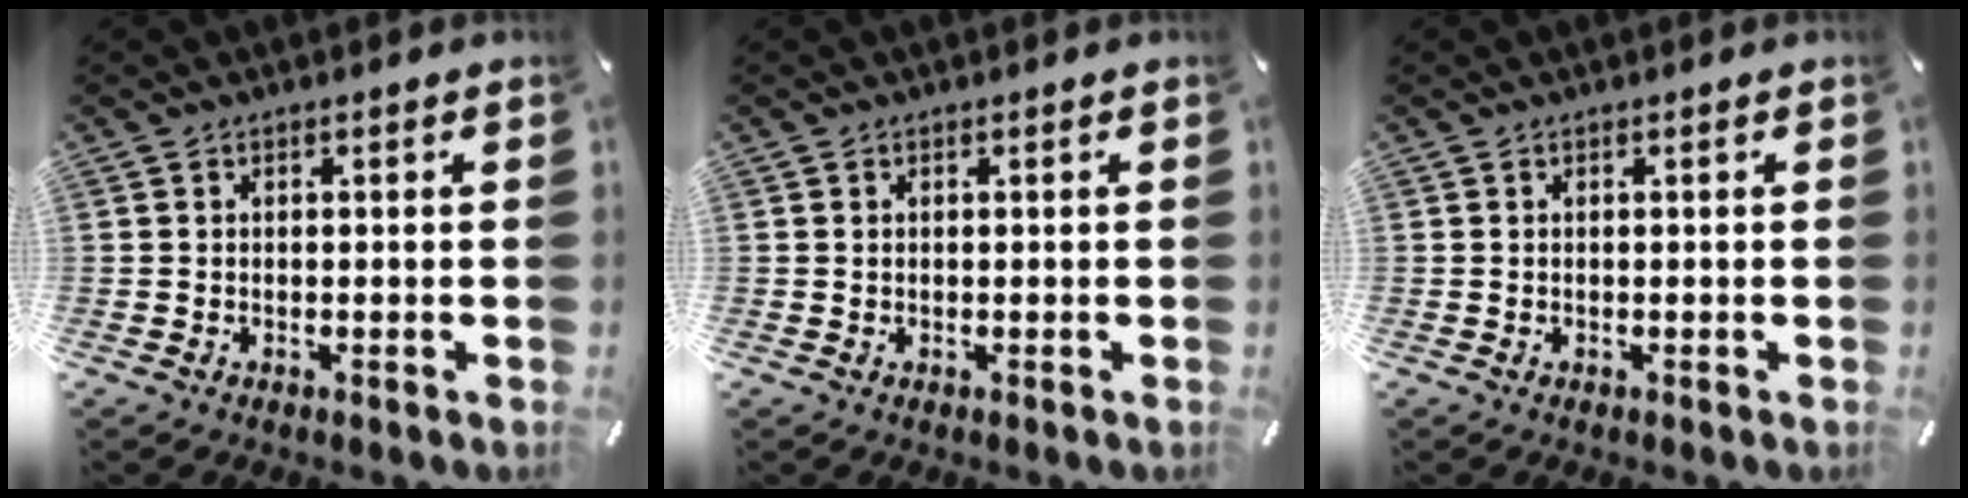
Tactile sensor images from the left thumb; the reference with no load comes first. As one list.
[{"total": 0.0}, {"total": 0.0}]